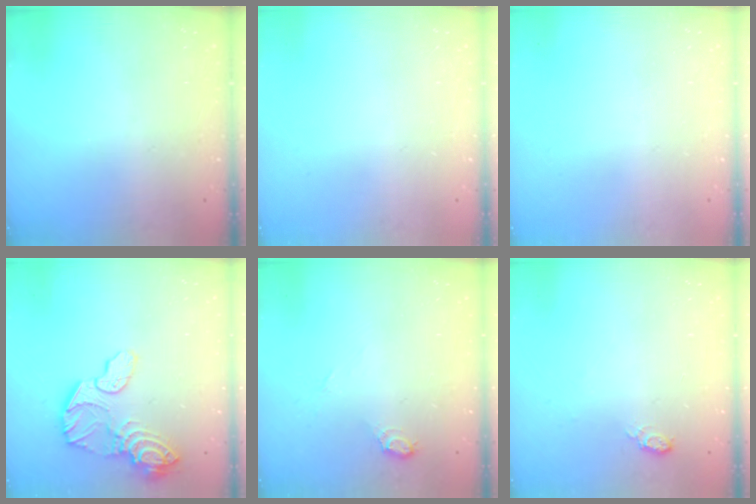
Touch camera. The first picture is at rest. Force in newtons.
{"total": 0.0}
{"total": 0.0}
{"total": 14.9, "press": 14.8, "slide": 1.6}
{"total": 5.7, "press": 5.7, "slide": 0.5}
{"total": 6.1, "press": 6.1, "slide": 0.7}